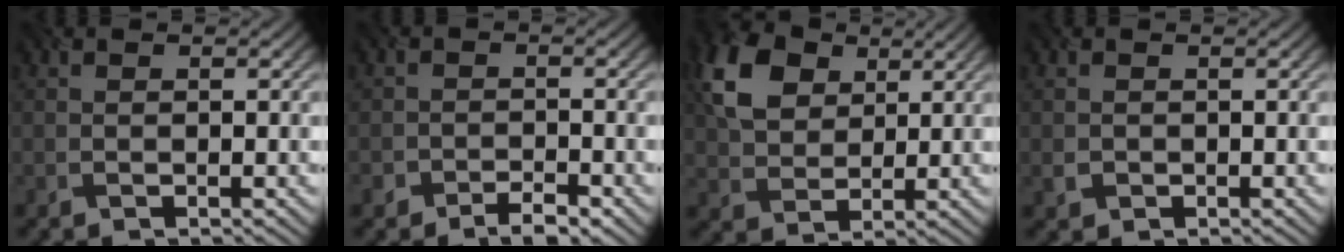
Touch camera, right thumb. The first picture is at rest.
{"total": 2.6, "force": [-2.0, 1.4, 0.8], "torque": [-0.007, -0.003, -0.040]}
{"total": 9.1, "force": [3.9, 6.4, 5.2], "torque": [-0.143, 0.014, 0.069]}
{"total": 0.8, "force": [0.0, 0.8, -0.1], "torque": [0.001, -0.008, -0.005]}